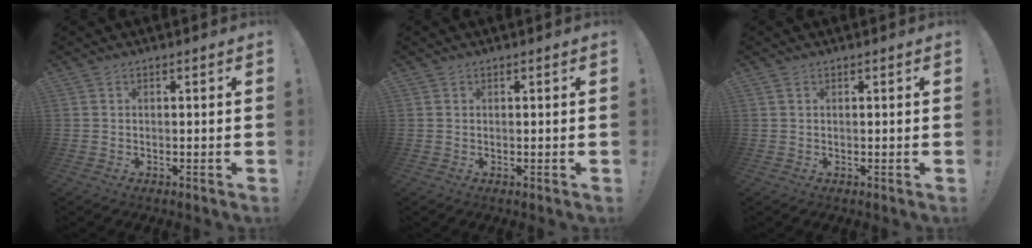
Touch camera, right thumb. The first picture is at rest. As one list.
[{"total": 0.0}, {"total": 0.5, "force": [0.3, 0.3, 0.2], "torque": [-0.003, 0.000, 0.007]}]